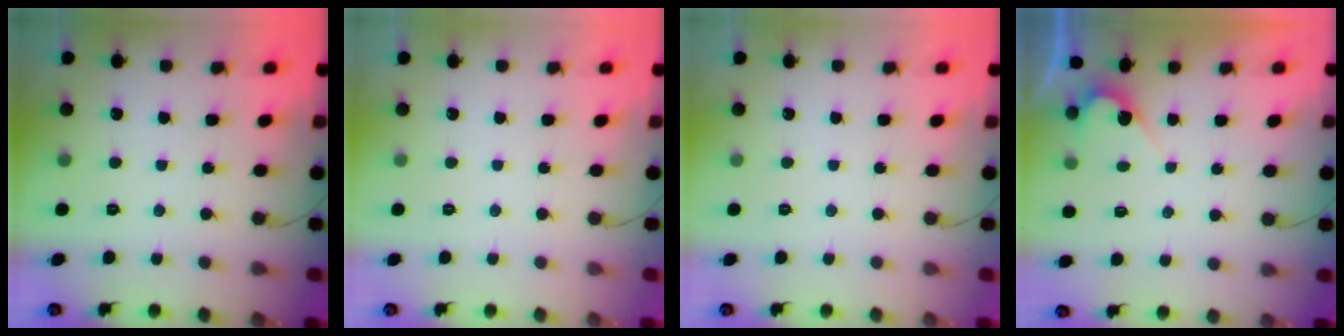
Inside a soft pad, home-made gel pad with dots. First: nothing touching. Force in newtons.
{"total": 0.0}
{"total": 0.0}
{"total": 2.8, "press": 2.8, "slide": 0.2}